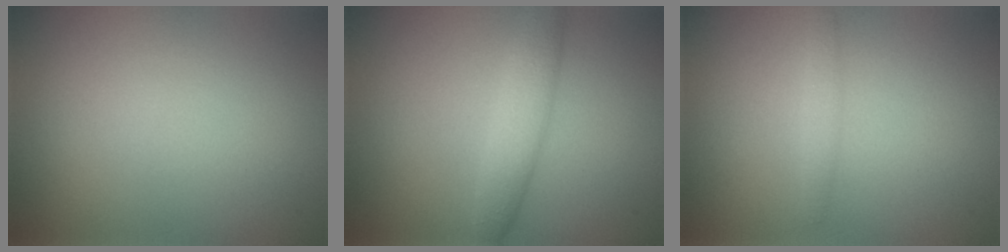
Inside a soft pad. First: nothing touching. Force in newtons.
{"total": 3.0, "press": 3.0, "slide": 0.1}
{"total": 1.1, "press": 1.1, "slide": 0.0}